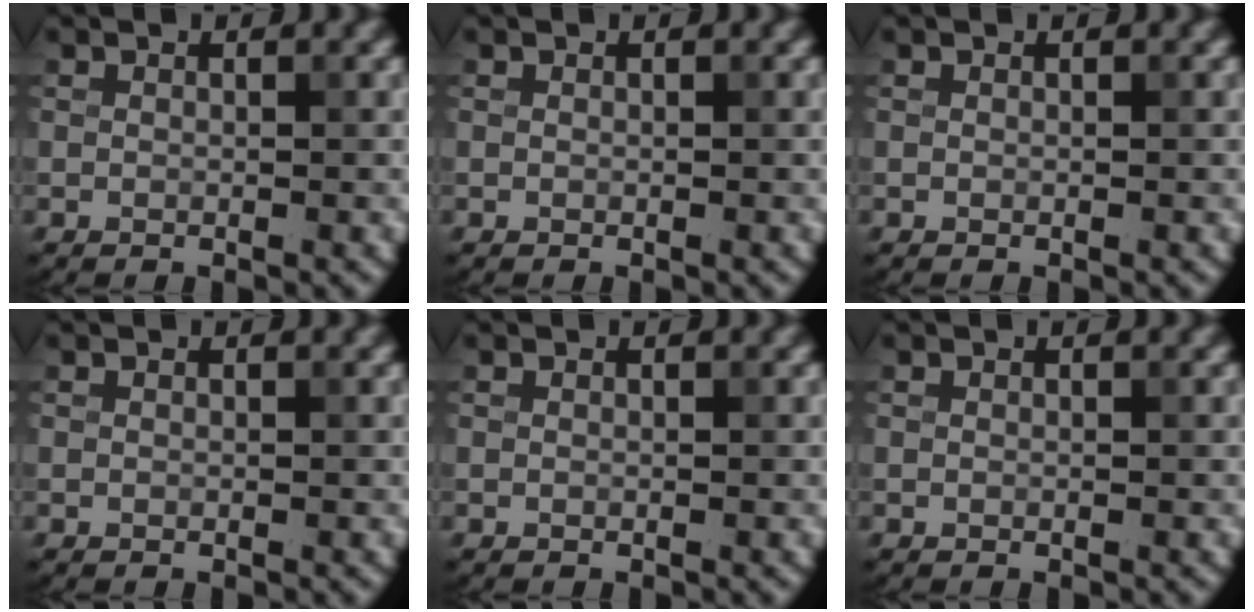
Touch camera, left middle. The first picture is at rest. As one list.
[{"total": 0.0}, {"total": 0.0}, {"total": 0.0}, {"total": 0.0}, {"total": 0.0}]